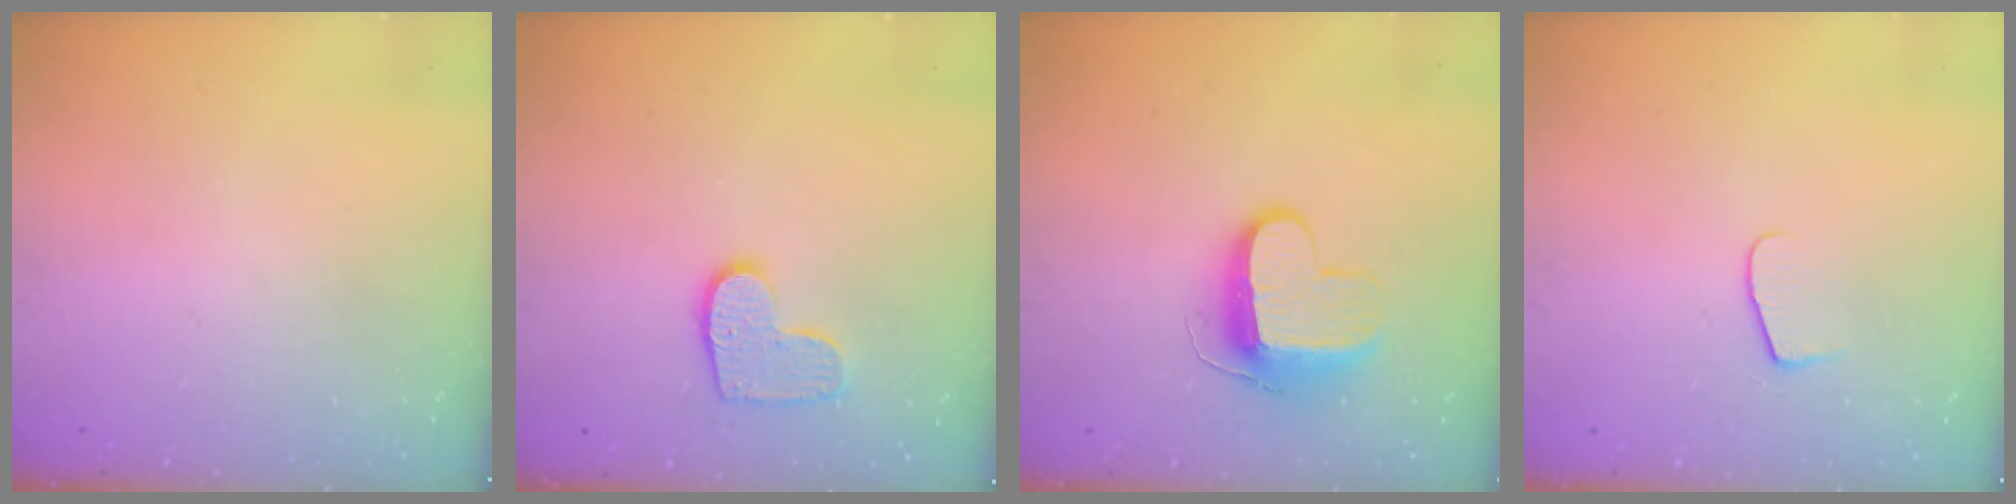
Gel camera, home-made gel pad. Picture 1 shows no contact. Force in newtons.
{"total": 9.8, "press": 9.8, "slide": 0.3}
{"total": 9.4, "press": 9.3, "slide": 1.3}
{"total": 7.5, "press": 7.5, "slide": 0.6}